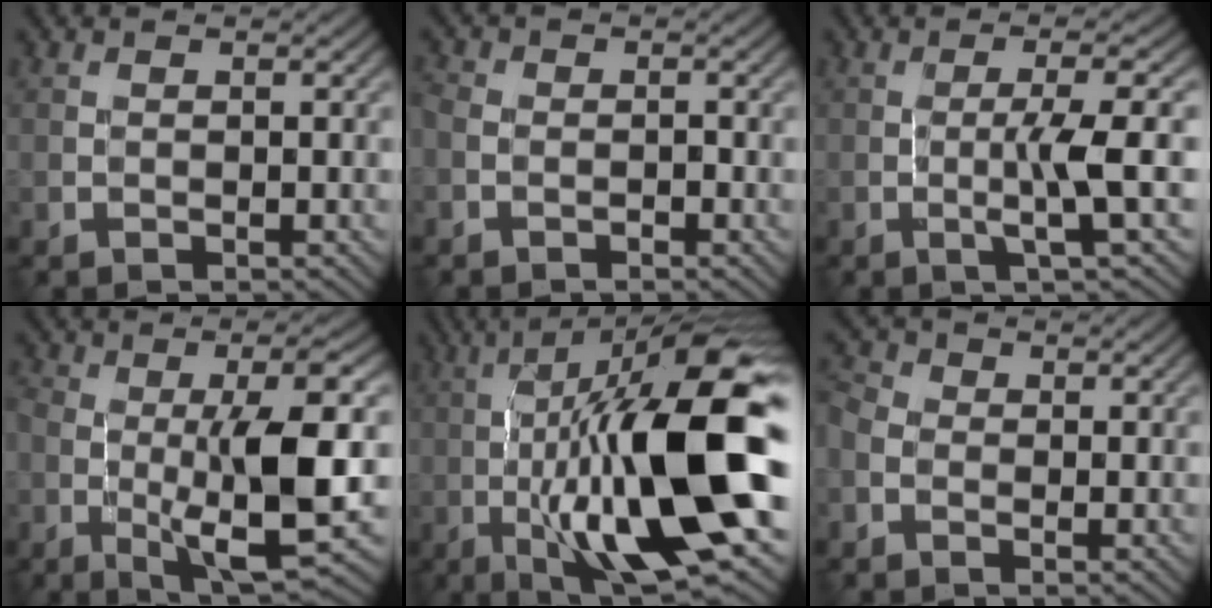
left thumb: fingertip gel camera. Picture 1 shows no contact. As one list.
[{"total": 2.6, "force": [-1.1, 1.8, 1.6], "torque": [-0.022, 0.008, -0.024]}, {"total": 5.6, "force": [-0.8, 0.5, 5.6], "torque": [-0.096, 0.011, -0.019]}, {"total": 11.3, "force": [-2.1, 3.1, 10.6], "torque": [-0.173, -0.002, -0.031]}, {"total": 18.9, "force": [-2.4, 5.0, 18.1], "torque": [-0.304, 0.016, -0.039]}, {"total": 3.2, "force": [-0.9, 2.3, 2.0], "torque": [-0.052, 0.000, -0.024]}]